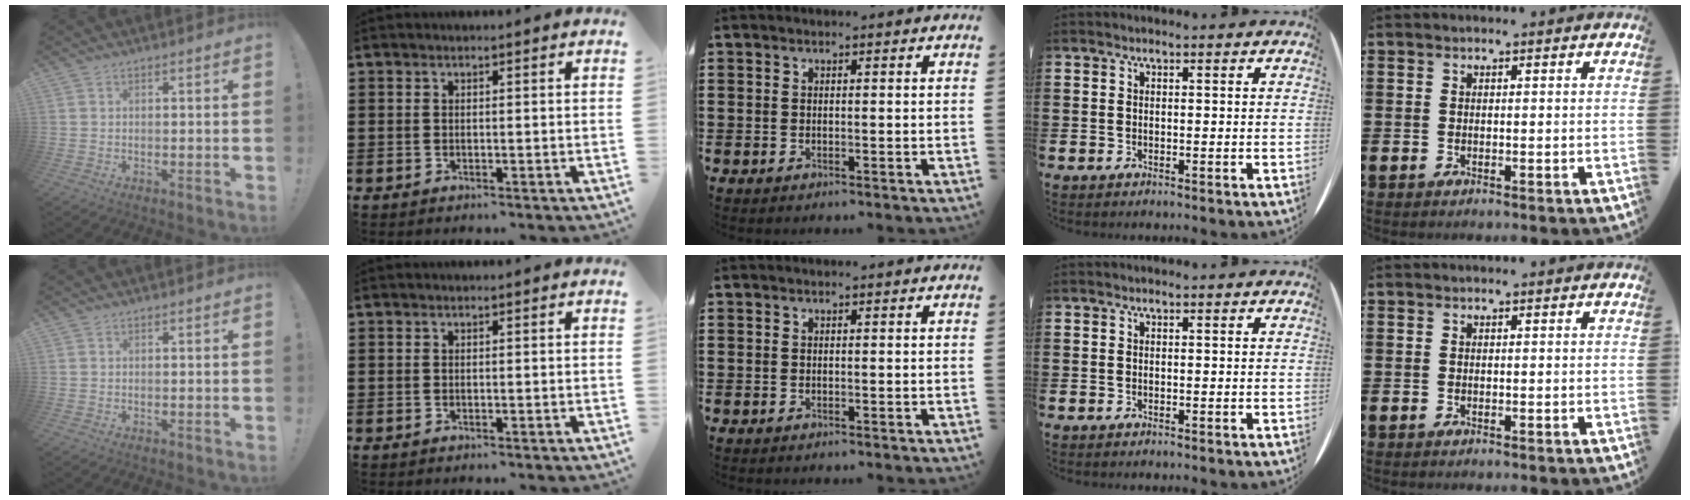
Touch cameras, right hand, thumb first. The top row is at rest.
{}